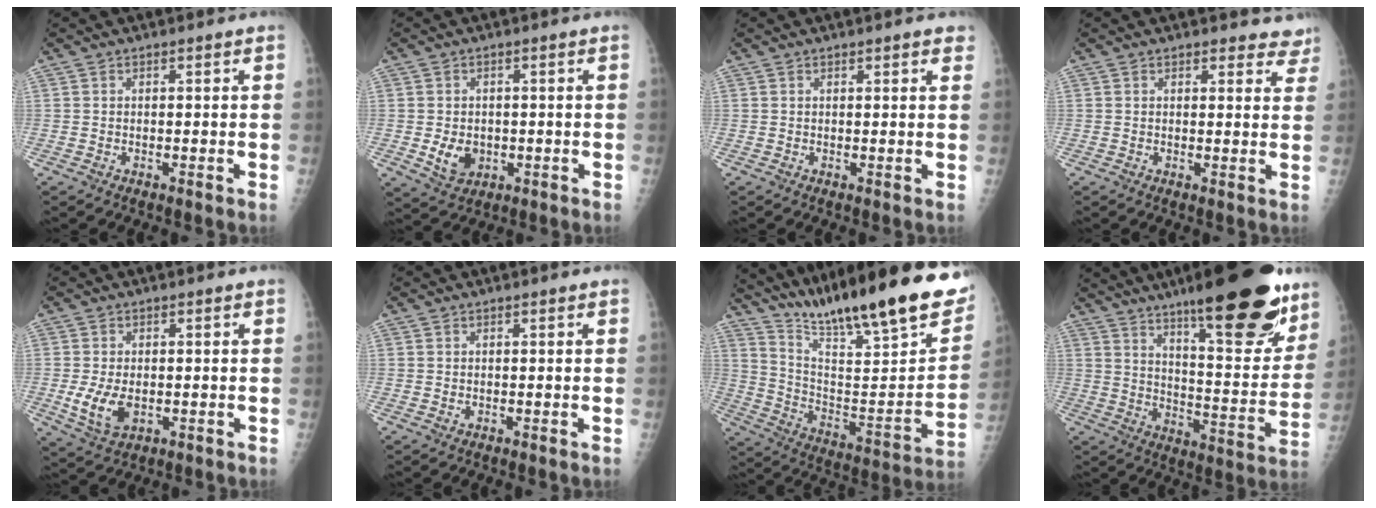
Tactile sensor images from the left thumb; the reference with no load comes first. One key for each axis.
{"total": 5.1, "fx": -0.8, "fy": 4.0, "fz": 3.1, "tx": -0.038, "ty": -0.003, "tz": -0.001}
{"total": 2.6, "fx": 1.8, "fy": 0.6, "fz": 1.7, "tx": -0.010, "ty": 0.001, "tz": 0.020}
{"total": 5.8, "fx": 5.2, "fy": 2.2, "fz": 1.2, "tx": 0.027, "ty": -0.025, "tz": 0.044}
{"total": 6.4, "fx": -1.0, "fy": 3.9, "fz": 5.0, "tx": -0.095, "ty": -0.012, "tz": -0.009}
{"total": 0.8, "fx": 0.3, "fy": 0.4, "fz": 0.6, "tx": -0.010, "ty": 0.001, "tz": 0.007}
{"total": 29.4, "fx": 22.1, "fy": 4.7, "fz": 18.7, "tx": -0.277, "ty": -0.106, "tz": 0.342}
{"total": 26.0, "fx": 16.8, "fy": 6.3, "fz": 18.8, "tx": -0.238, "ty": -0.077, "tz": 0.254}